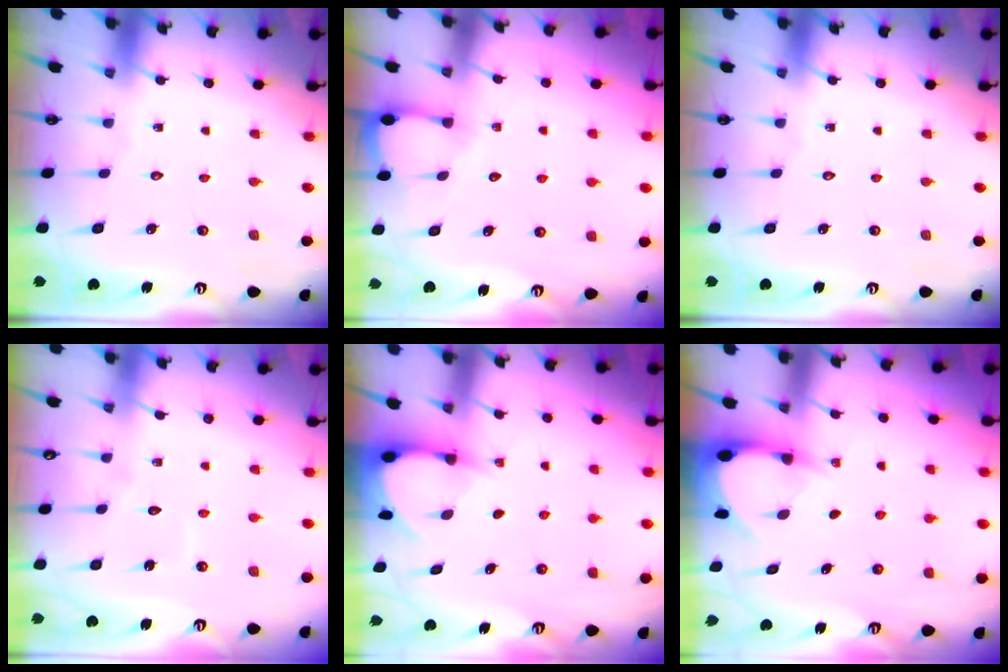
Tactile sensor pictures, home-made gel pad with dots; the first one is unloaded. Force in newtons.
{"total": 3.2, "press": 3.2, "slide": 0.3}
{"total": 0.0}
{"total": 2.7, "press": 2.7, "slide": 0.2}
{"total": 3.2, "press": 3.2, "slide": 0.3}
{"total": 2.9, "press": 2.9, "slide": 0.3}